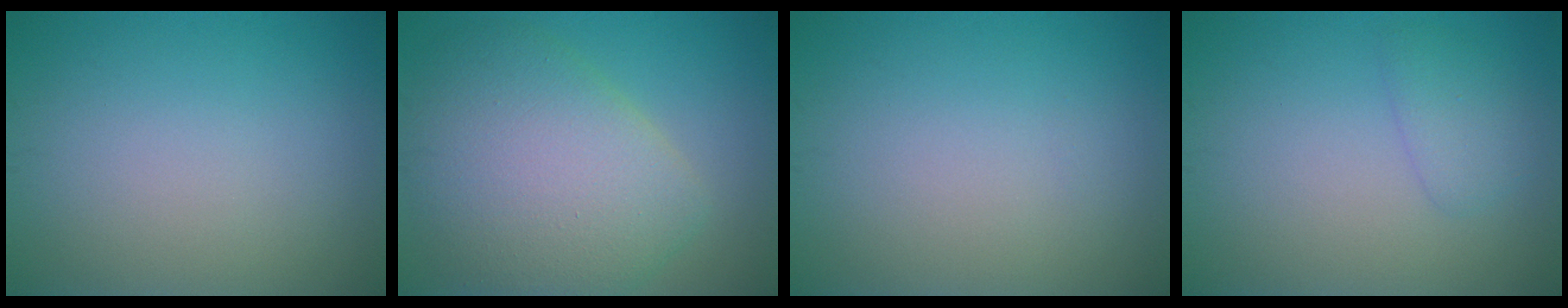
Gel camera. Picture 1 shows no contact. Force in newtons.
{"total": 8.7, "press": 8.7, "slide": 0.3}
{"total": 0.0}
{"total": 1.8, "press": 1.8, "slide": 0.0}